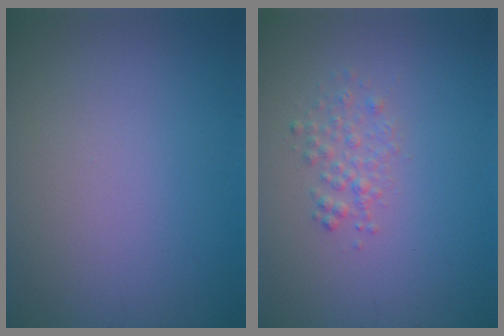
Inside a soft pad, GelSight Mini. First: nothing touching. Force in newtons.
{"total": 1.6, "press": 1.6, "slide": 0.1}